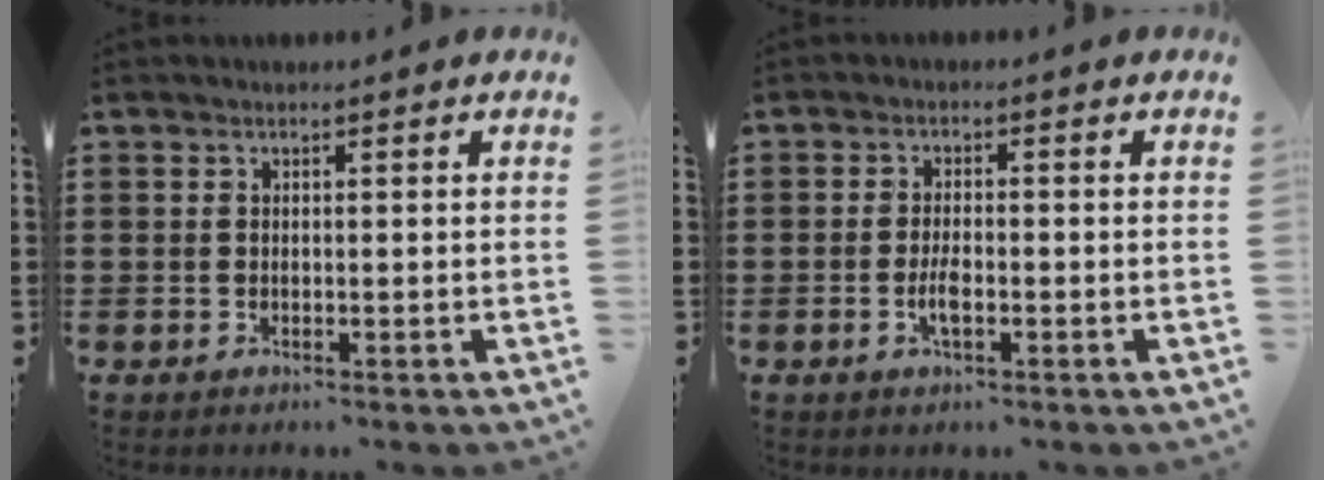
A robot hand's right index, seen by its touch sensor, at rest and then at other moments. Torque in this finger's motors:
{"motor_torque": [2.14, 0.00, 0.25, 0.08]}